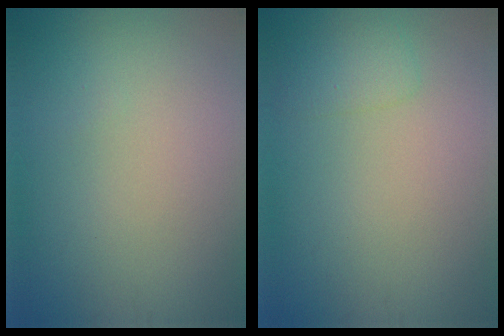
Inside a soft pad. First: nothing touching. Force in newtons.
{"total": 1.4, "press": 1.4, "slide": 0.1}